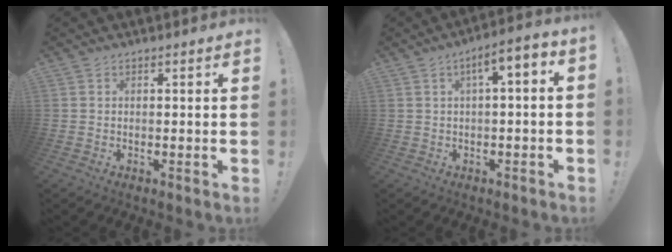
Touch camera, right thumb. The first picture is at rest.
{"total": 5.2, "force": [-0.1, 1.4, 5.0], "torque": [-0.083, 0.001, -0.003]}